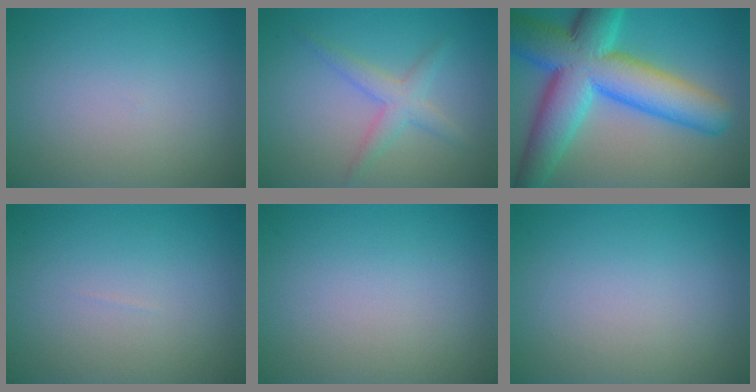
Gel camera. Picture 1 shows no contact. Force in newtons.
{"total": 2.6, "press": 2.6, "slide": 0.1}
{"total": 13.1, "press": 13.1, "slide": 0.6}
{"total": 0.0}
{"total": 0.0}
{"total": 0.0}